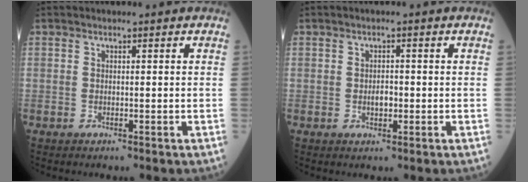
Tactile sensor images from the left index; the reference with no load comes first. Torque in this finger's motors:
{"motor_torque": [0.09, 0.05, 0.03, 0.02]}